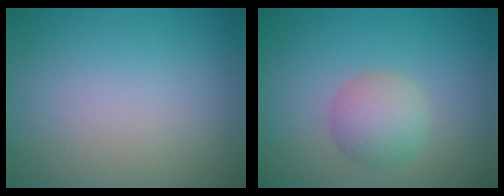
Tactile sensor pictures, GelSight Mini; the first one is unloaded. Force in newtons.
{"total": 3.1, "press": 3.1, "slide": 0.1}